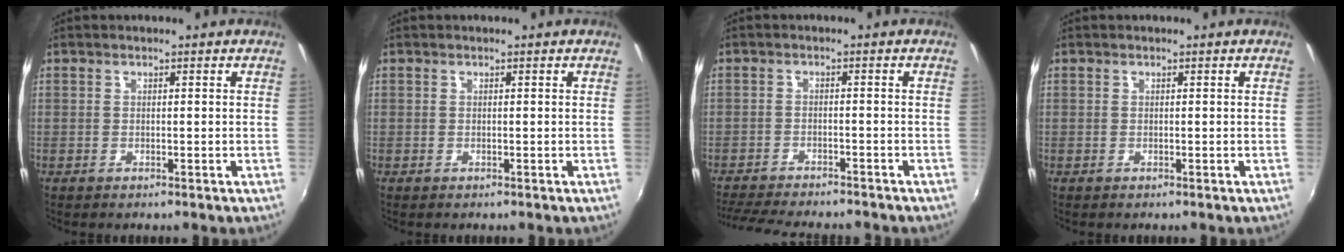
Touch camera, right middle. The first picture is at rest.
{"total": 0.0}
{"total": 11.7, "force": [-10.6, 1.9, 4.6], "torque": [-0.112, -0.022, -0.166]}
{"total": 0.0}